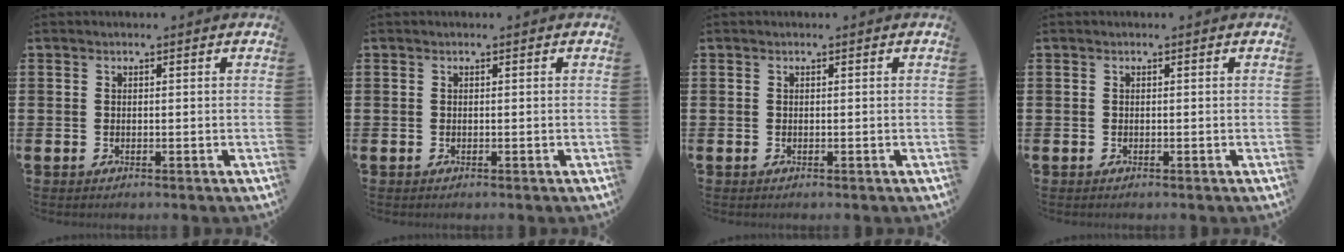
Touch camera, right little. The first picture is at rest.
{"total": 0.0}
{"total": 0.0}
{"total": 0.0}